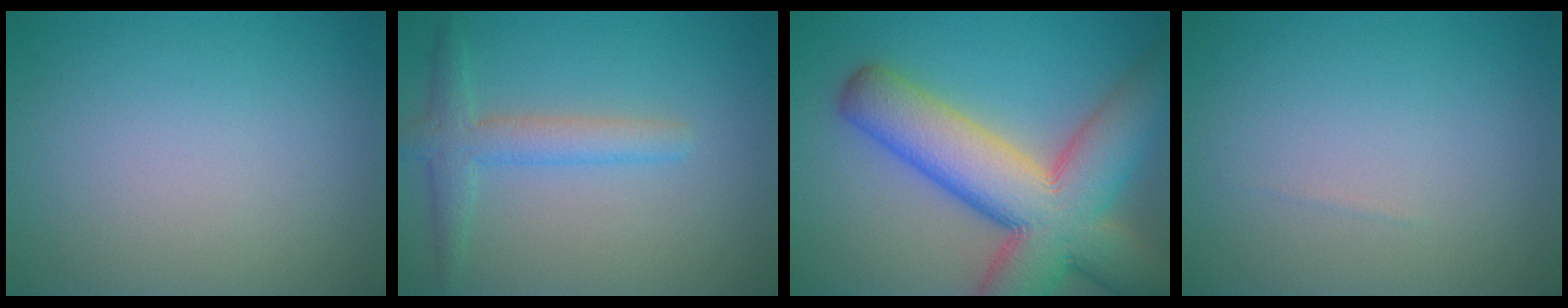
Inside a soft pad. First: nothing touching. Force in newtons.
{"total": 3.0, "press": 3.0, "slide": 0.1}
{"total": 13.1, "press": 13.1, "slide": 1.1}
{"total": 0.0}